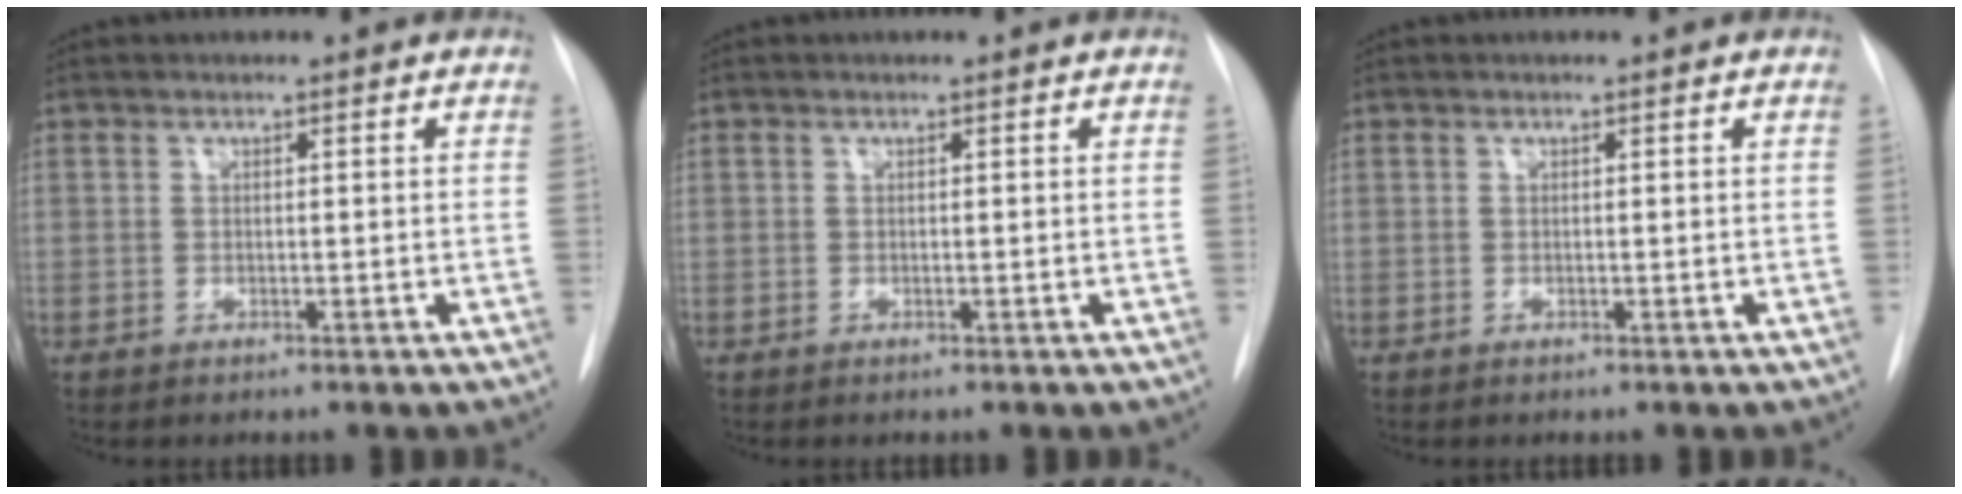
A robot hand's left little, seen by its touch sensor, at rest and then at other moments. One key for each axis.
{"total": 0.0}
{"total": 0.0}